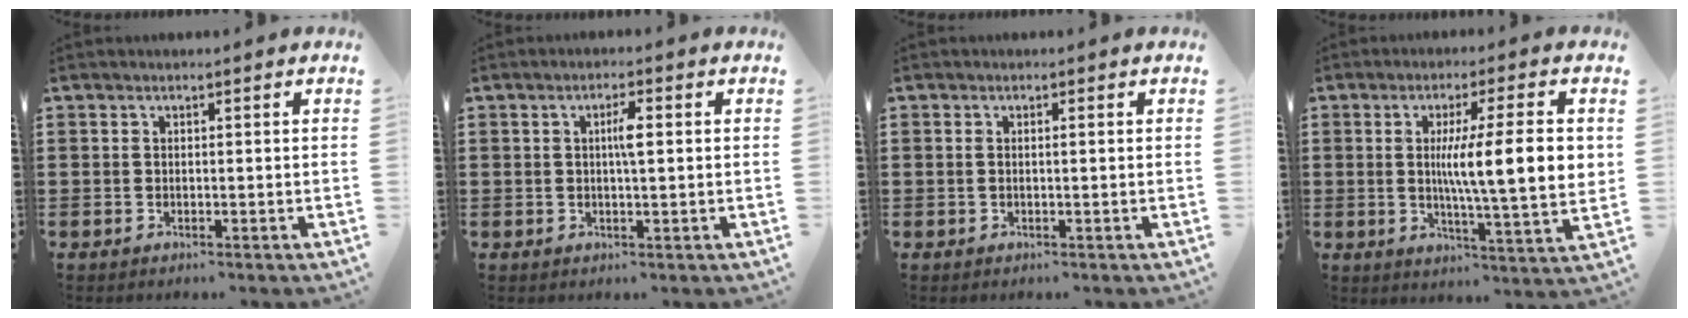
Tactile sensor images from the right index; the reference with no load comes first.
{"total": 2.9, "force": [0.4, 0.5, 2.8], "torque": [-0.055, 0.002, 0.004]}
{"total": 0.7, "force": [0.1, 0.1, 0.7], "torque": [-0.013, -0.002, 0.003]}
{"total": 11.3, "force": [1.6, 1.5, 11.1], "torque": [-0.187, -0.001, 0.020]}